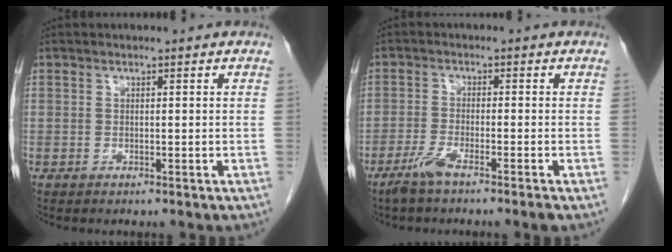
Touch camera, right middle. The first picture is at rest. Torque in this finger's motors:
{"motor_torque": [1.04, -0.60, 0.20, 0.07]}